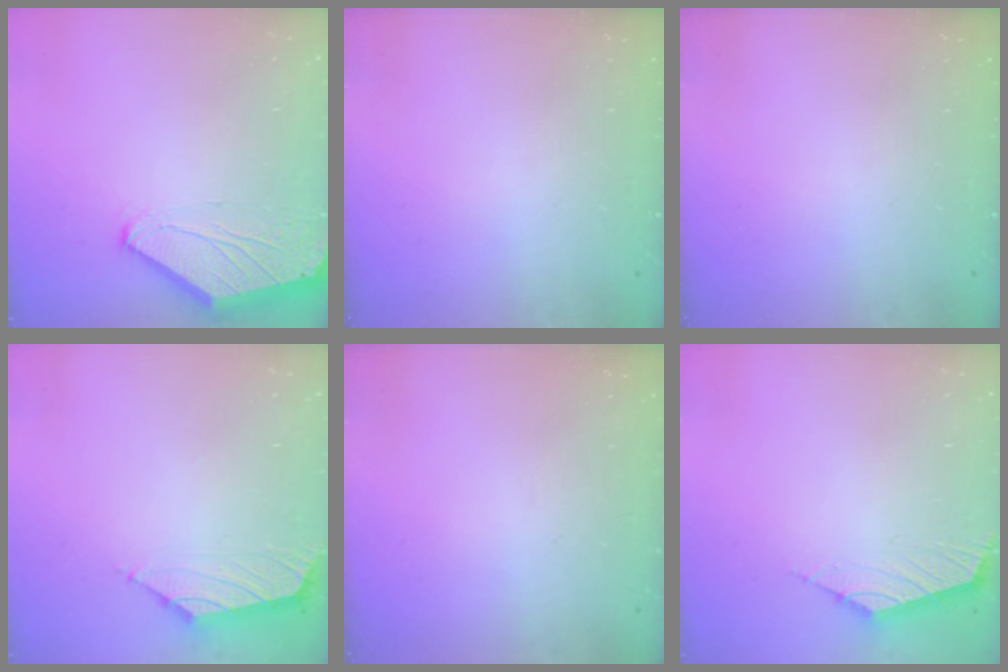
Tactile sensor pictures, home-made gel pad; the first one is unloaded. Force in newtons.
{"total": 0.0}
{"total": 0.0}
{"total": 1.6, "press": 1.5, "slide": 0.6}
{"total": 0.0}
{"total": 2.6, "press": 2.5, "slide": 0.6}